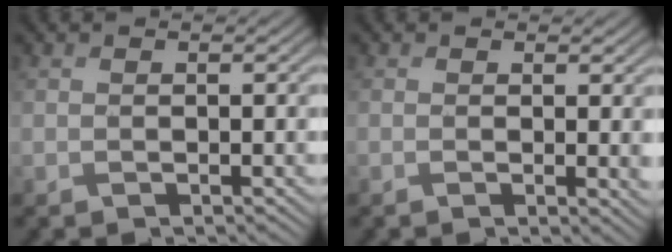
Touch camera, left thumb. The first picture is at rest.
{"total": 1.5, "force": [0.5, 0.2, 1.4], "torque": [-0.020, -0.005, 0.006]}